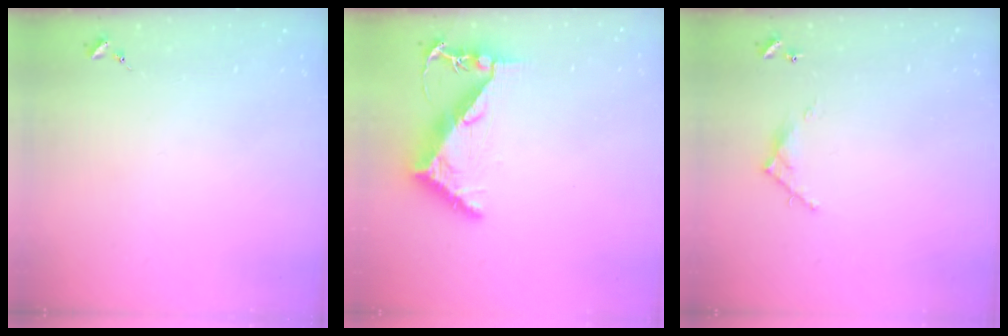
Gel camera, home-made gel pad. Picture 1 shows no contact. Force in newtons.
{"total": 6.8, "press": 6.8, "slide": 0.9}
{"total": 5.5, "press": 5.5, "slide": 0.3}